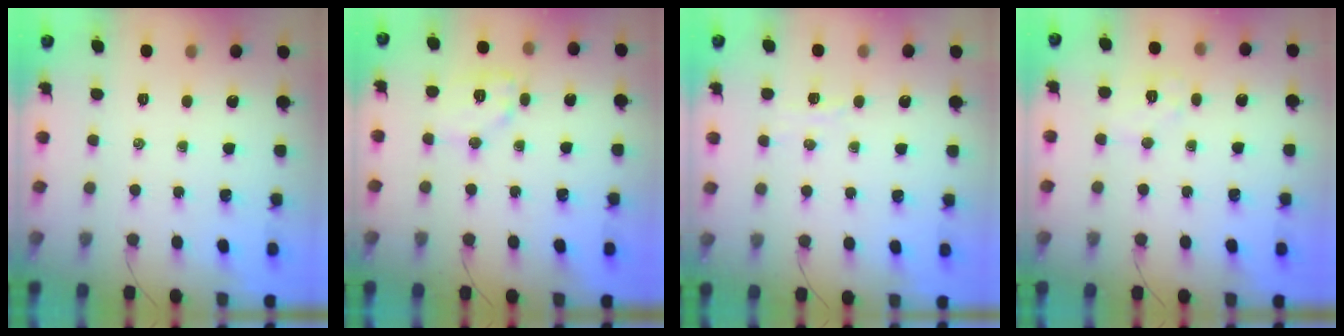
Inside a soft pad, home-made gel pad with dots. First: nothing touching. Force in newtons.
{"total": 9.4, "press": 9.4, "slide": 0.2}
{"total": 3.1, "press": 3.0, "slide": 0.9}
{"total": 6.8, "press": 6.7, "slide": 1.0}